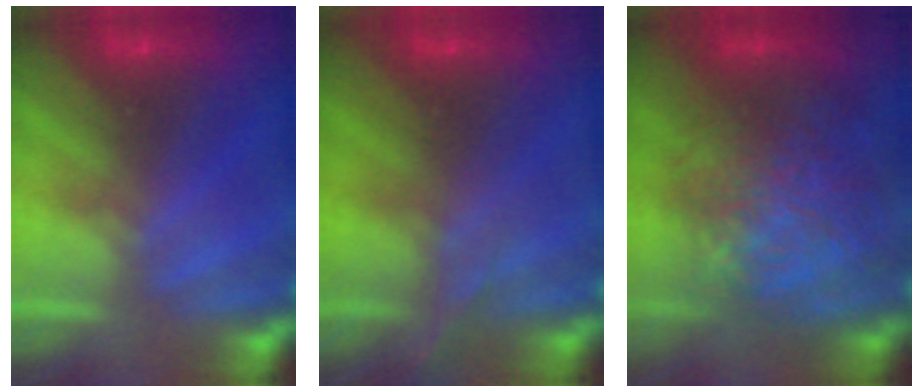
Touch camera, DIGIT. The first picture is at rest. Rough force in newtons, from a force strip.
{"total": 2.5}
{"total": 10.1}